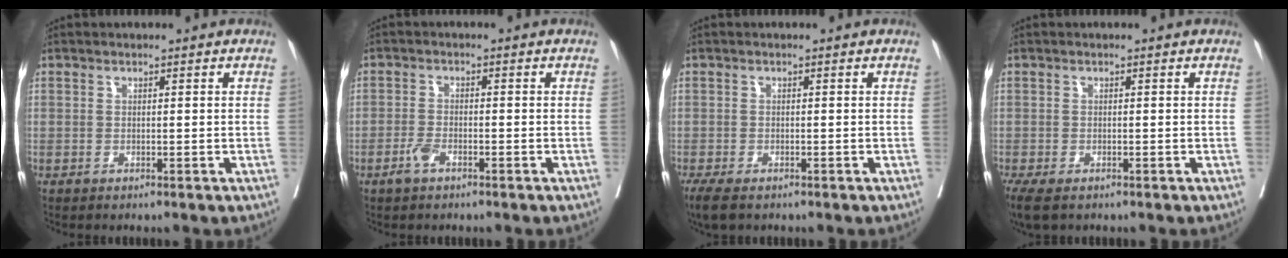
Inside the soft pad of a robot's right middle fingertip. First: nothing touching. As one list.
[{"total": 2.5, "force": [-1.6, 0.8, 1.7], "torque": [-0.039, 0.000, -0.034]}, {"total": 4.2, "force": [-3.1, 1.5, 2.5], "torque": [-0.049, -0.014, -0.050]}, {"total": 5.6, "force": [-3.6, 2.7, 3.2], "torque": [-0.075, -0.019, -0.061]}]